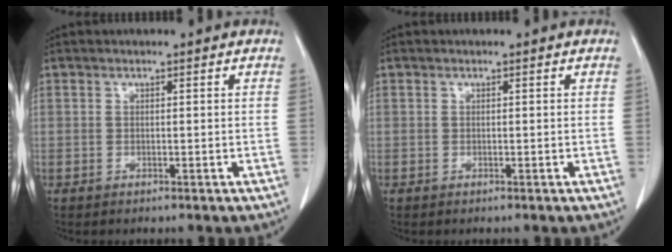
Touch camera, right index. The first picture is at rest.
{"total": 0.0}